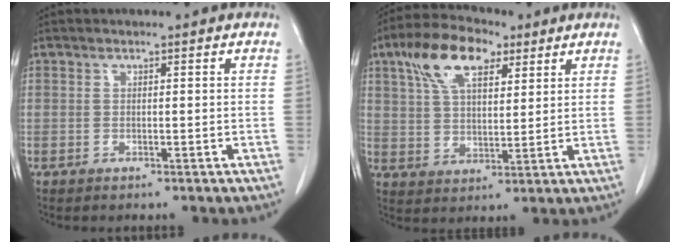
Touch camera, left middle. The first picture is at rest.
{"total": 11.2, "force": [6.1, 4.9, 8.0], "torque": [-0.159, 0.028, 0.115]}